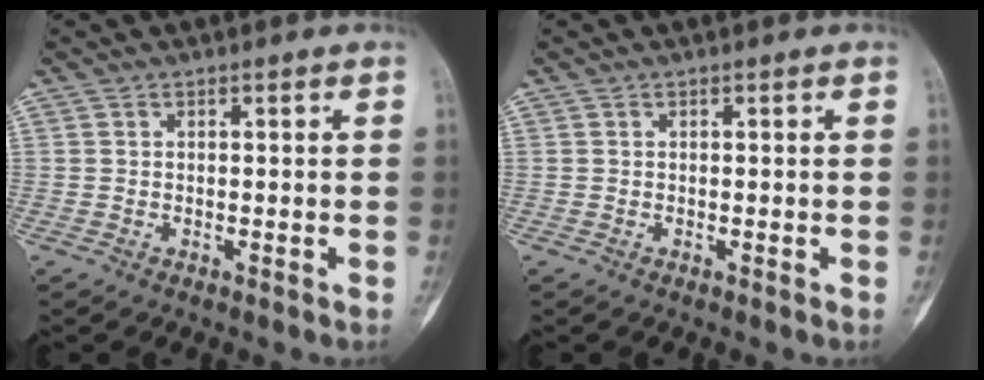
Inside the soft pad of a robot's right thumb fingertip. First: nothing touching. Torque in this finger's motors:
{"motor_torque": [0.00, 0.00, 0.01, -0.01, 0.00]}